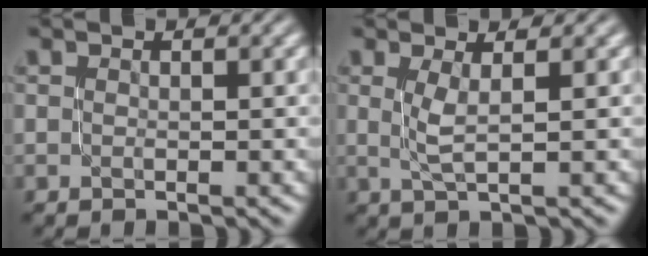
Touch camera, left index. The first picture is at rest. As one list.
[{"total": 1.7, "force": [0.5, 0.4, 1.6], "torque": [-0.036, 0.000, 0.012]}]